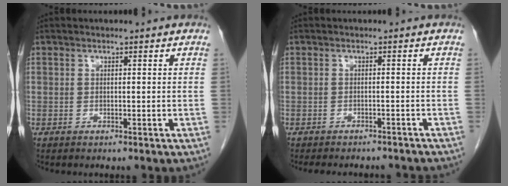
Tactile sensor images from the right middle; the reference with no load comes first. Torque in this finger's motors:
{"motor_torque": [0.12, -0.09, 0.02, 0.03]}